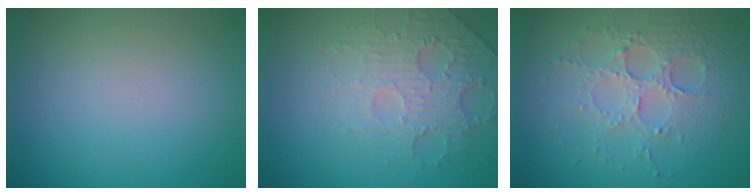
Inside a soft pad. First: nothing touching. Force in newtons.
{"total": 2.9, "press": 2.4, "slide": 1.6}
{"total": 3.9, "press": 3.6, "slide": 1.4}